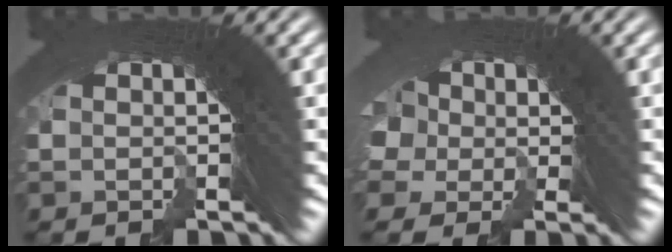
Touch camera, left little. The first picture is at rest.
{"total": 4.2, "force": [-0.5, 3.6, 2.0], "torque": [-0.061, -0.022, 0.004]}